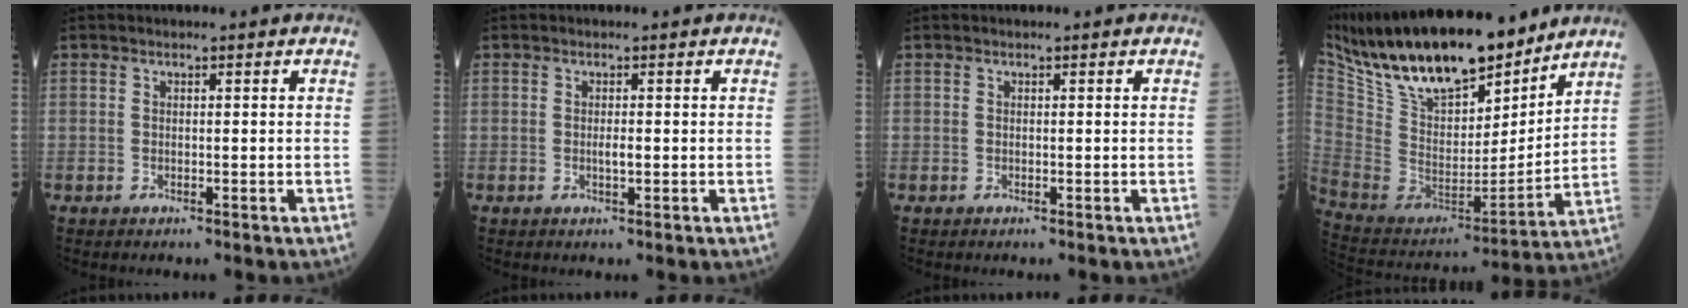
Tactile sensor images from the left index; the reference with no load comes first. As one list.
[{"total": 1.0, "force": [0.0, 0.2, 1.0], "torque": [-0.019, -0.001, 0.000]}, {"total": 0.0}, {"total": 22.0, "force": [17.7, 6.7, 11.2], "torque": [-0.208, 0.004, 0.319]}]